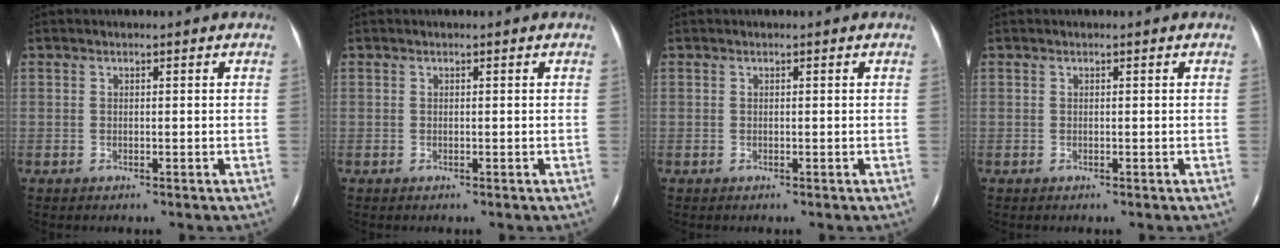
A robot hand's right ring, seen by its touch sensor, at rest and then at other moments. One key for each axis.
{"total": 0.0}
{"total": 0.0}
{"total": 0.0}